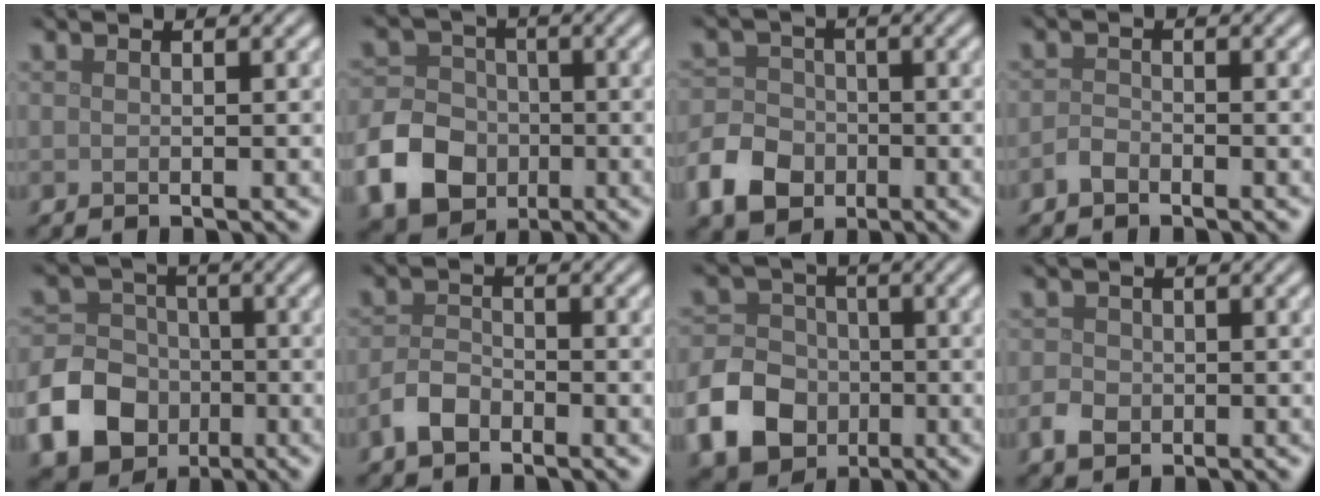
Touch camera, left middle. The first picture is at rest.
{"total": 7.9, "force": [-3.1, 6.1, 3.9], "torque": [-0.080, -0.009, -0.070]}
{"total": 5.2, "force": [-2.3, 4.0, 2.4], "torque": [-0.050, 0.001, -0.056]}
{"total": 1.2, "force": [-0.8, 0.6, 0.5], "torque": [-0.011, 0.002, -0.020]}
{"total": 12.8, "force": [-5.1, 11.0, 4.3], "torque": [-0.098, -0.044, -0.111]}
{"total": 2.6, "force": [-1.6, 1.4, 1.4], "torque": [-0.027, 0.004, -0.038]}
{"total": 9.2, "force": [-3.7, 7.4, 4.0], "torque": [-0.080, -0.025, -0.092]}
{"total": 2.1, "force": [-0.7, 1.7, 1.0], "torque": [-0.015, -0.001, -0.017]}